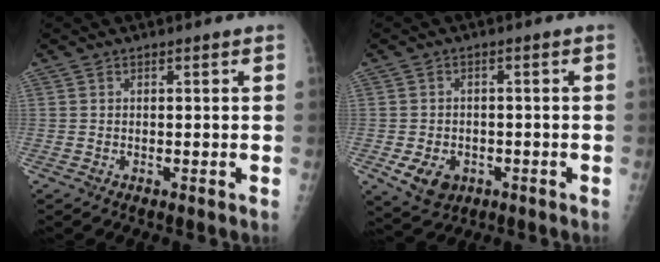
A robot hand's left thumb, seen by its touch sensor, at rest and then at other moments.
{"total": 6.6, "force": [-2.5, 5.0, 3.5], "torque": [-0.054, 0.010, -0.029]}